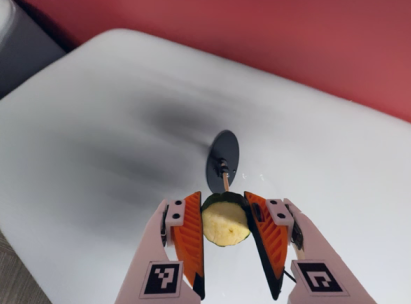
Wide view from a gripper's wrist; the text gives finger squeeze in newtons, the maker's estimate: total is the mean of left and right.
{"total": 11.6, "left": 12.2, "right": 10.9}